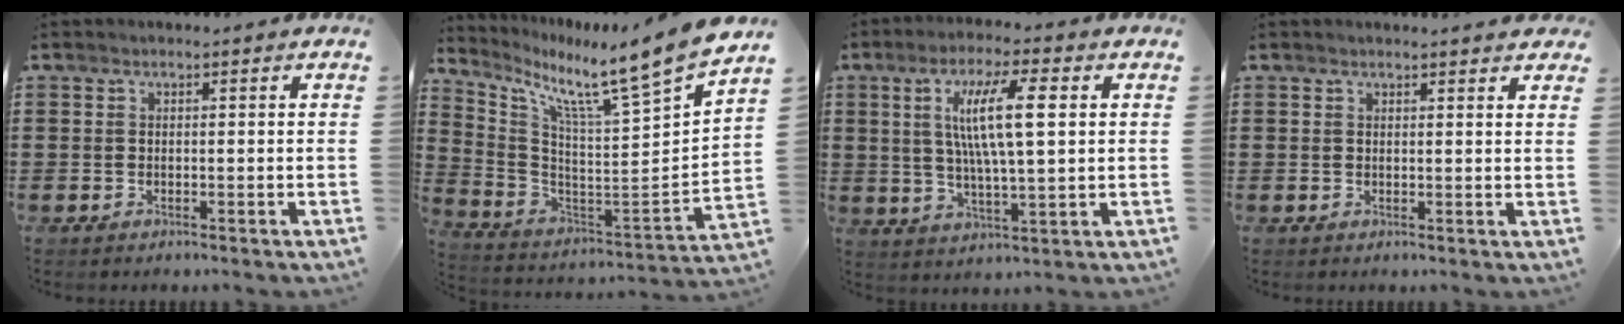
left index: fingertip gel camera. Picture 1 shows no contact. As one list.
[{"total": 9.4, "force": [7.9, -0.8, 5.0], "torque": [-0.118, -0.081, 0.113]}, {"total": 10.8, "force": [2.8, 2.3, 10.1], "torque": [-0.199, 0.012, 0.043]}, {"total": 1.4, "force": [1.3, 0.0, 0.4], "torque": [-0.009, 0.000, 0.026]}]